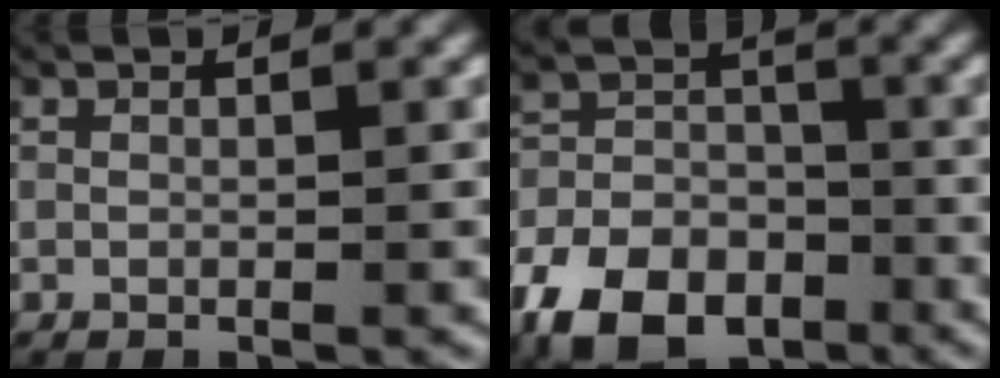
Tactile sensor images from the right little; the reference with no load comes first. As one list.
[{"total": 9.6, "force": [-5.8, 6.5, 4.2], "torque": [-0.080, -0.020, -0.101]}]